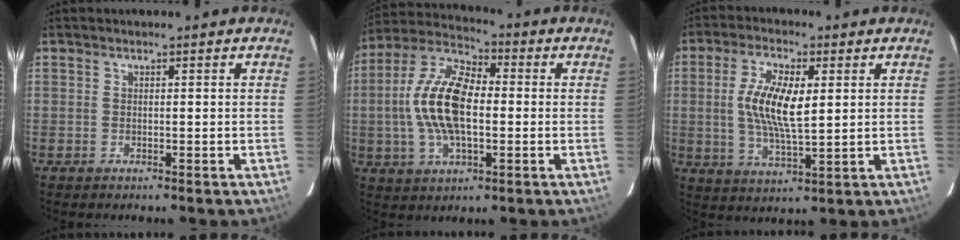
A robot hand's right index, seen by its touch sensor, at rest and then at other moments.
{"total": 15.3, "force": [-0.6, 7.3, 13.5], "torque": [-0.275, 0.013, -0.018]}
{"total": 10.1, "force": [1.6, 3.5, 9.3], "torque": [-0.180, 0.002, 0.031]}